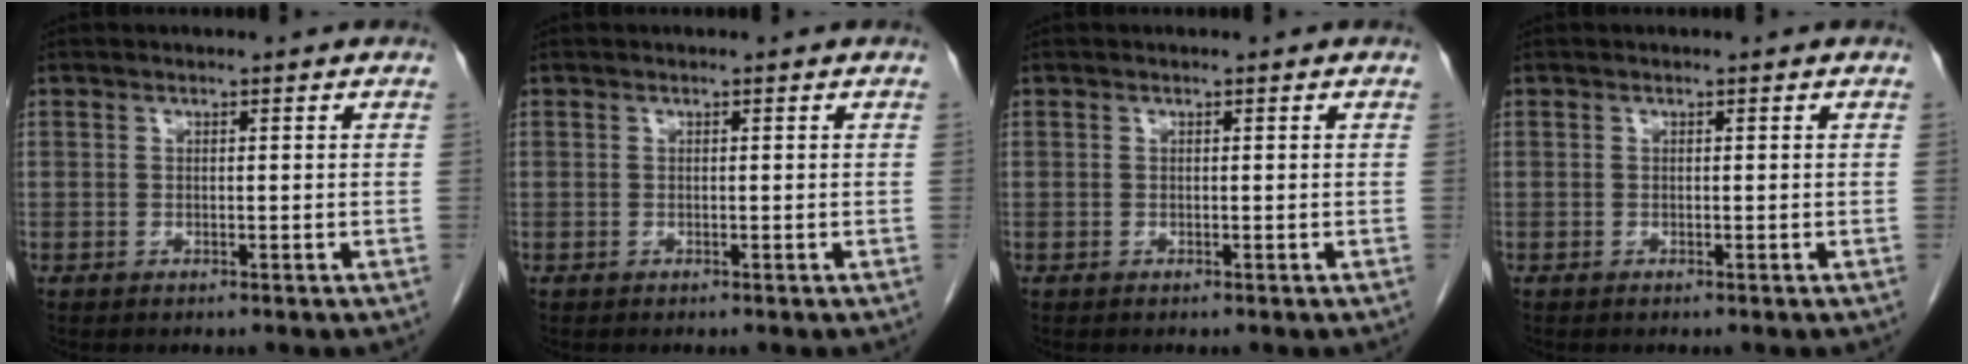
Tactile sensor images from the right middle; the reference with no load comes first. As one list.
[{"total": 0.0}, {"total": 0.0}, {"total": 0.0}]